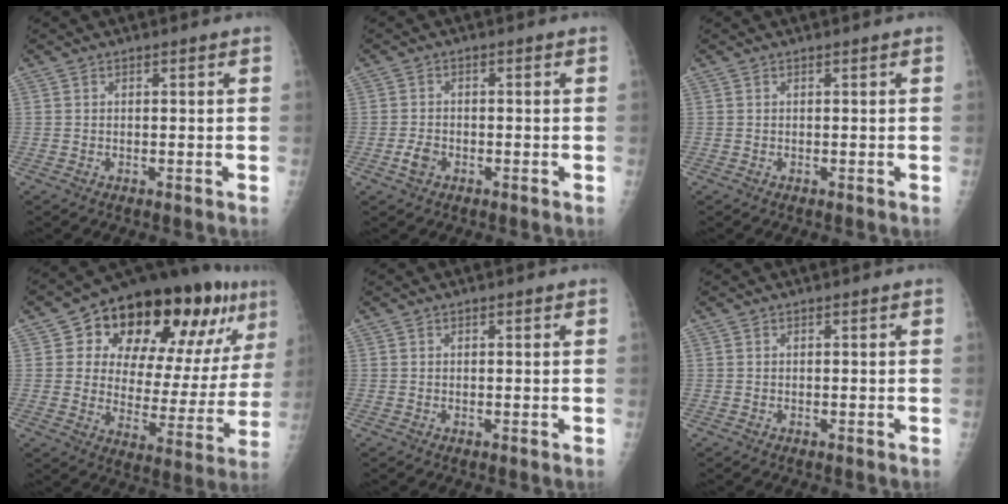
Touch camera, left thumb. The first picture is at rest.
{"total": 2.9, "force": [-1.4, 2.0, 1.7], "torque": [-0.030, 0.008, -0.025]}
{"total": 0.0}
{"total": 27.0, "force": [13.5, 12.7, 19.7], "torque": [-0.250, -0.015, 0.205]}
{"total": 0.6, "force": [0.3, 0.4, 0.4], "torque": [-0.001, 0.000, 0.002]}
{"total": 0.0}